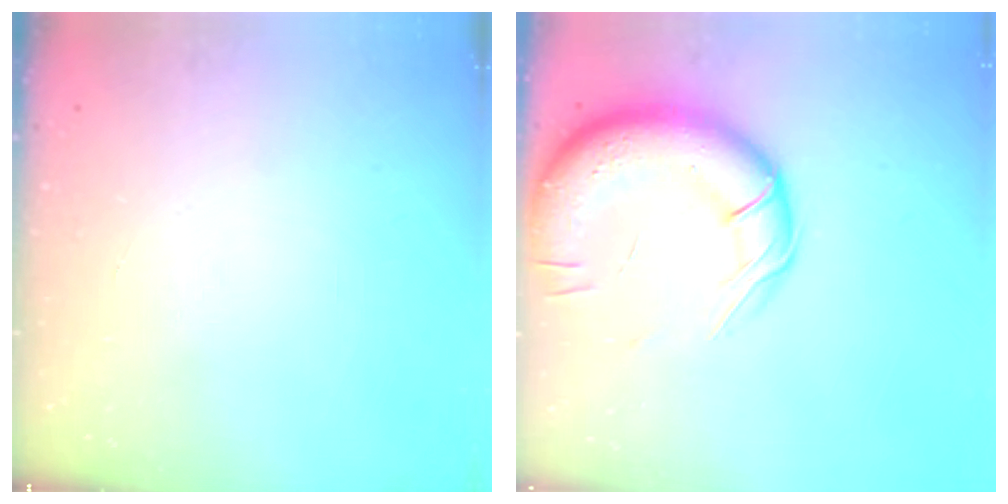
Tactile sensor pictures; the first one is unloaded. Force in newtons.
{"total": 18.1, "press": 17.7, "slide": 3.6}